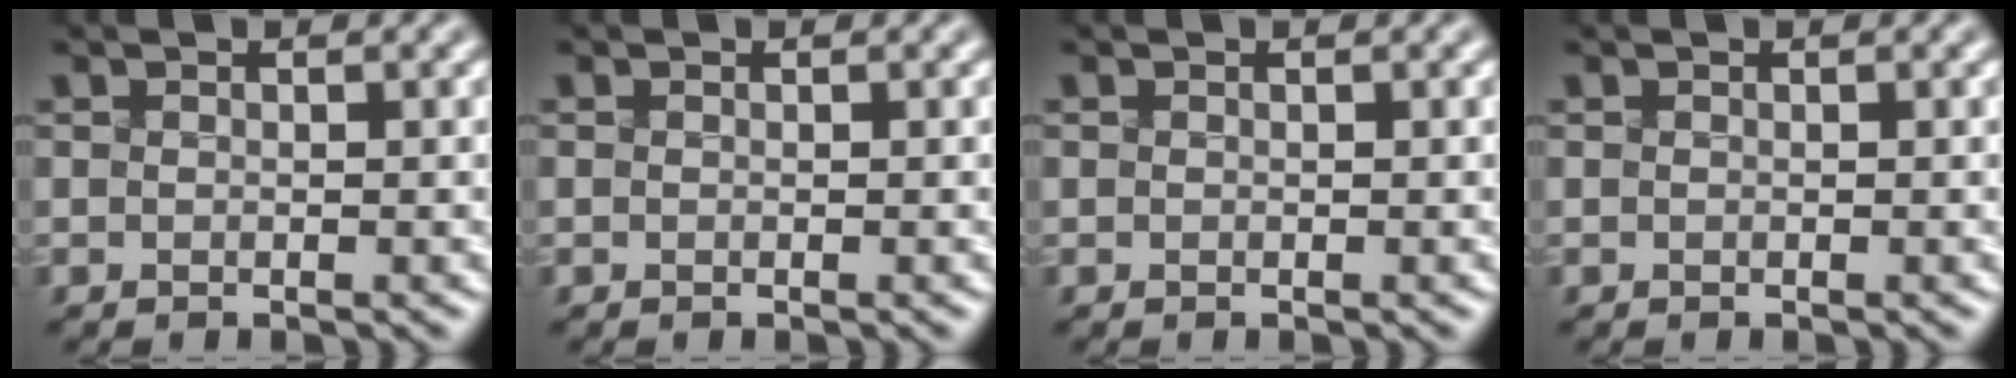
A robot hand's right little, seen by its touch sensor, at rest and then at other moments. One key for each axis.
{"total": 0.0}
{"total": 0.0}
{"total": 0.0}